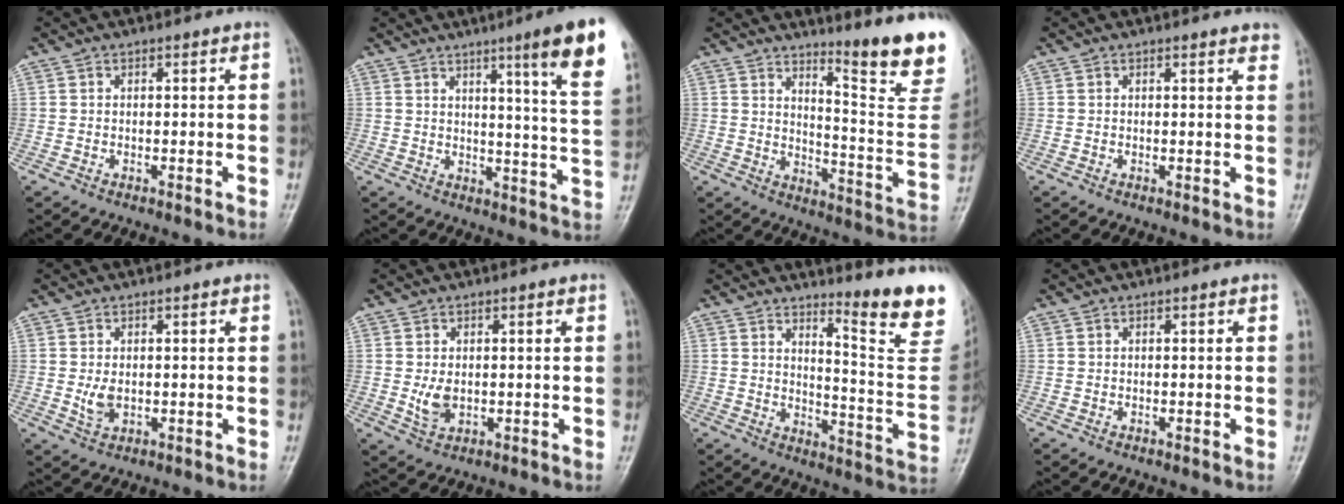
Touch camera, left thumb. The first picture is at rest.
{"total": 14.7, "force": [8.0, 0.3, 12.4], "torque": [-0.155, -0.047, 0.098]}
{"total": 18.2, "force": [13.1, 2.2, 12.4], "torque": [-0.134, -0.123, 0.178]}
{"total": 2.0, "force": [1.9, 0.3, 0.7], "torque": [-0.006, -0.009, 0.013]}
{"total": 2.9, "force": [0.2, 1.9, 2.2], "torque": [-0.038, -0.007, 0.010]}
{"total": 3.5, "force": [0.2, 2.3, 2.7], "torque": [-0.044, -0.009, 0.011]}
{"total": 15.7, "force": [12.1, 1.7, 9.8], "torque": [-0.103, -0.129, 0.156]}
{"total": 0.0}